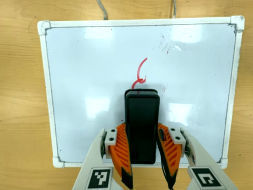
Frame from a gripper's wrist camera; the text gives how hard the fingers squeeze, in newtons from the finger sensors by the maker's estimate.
{"total": 8.9, "left": 6.8, "right": 11.1}